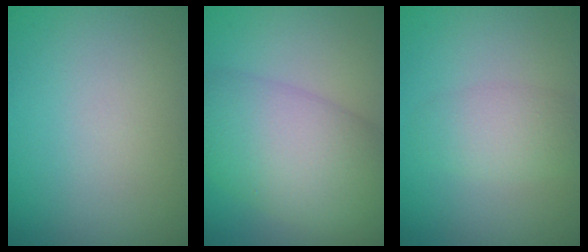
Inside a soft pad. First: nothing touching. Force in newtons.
{"total": 9.1, "press": 9.1, "slide": 0.4}
{"total": 2.8, "press": 2.8, "slide": 0.2}